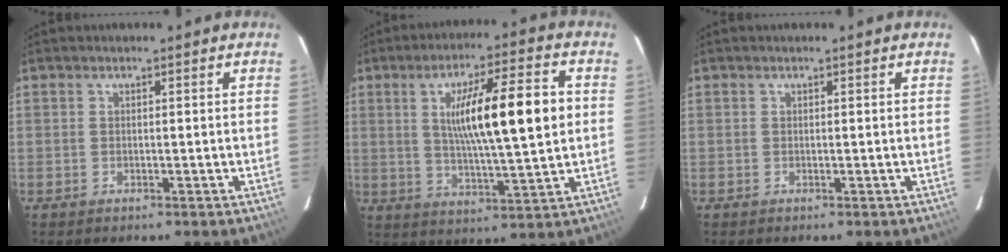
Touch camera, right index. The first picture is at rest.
{"total": 15.2, "force": [2.3, 1.4, 14.9], "torque": [-0.245, 0.008, 0.038]}
{"total": 0.0}